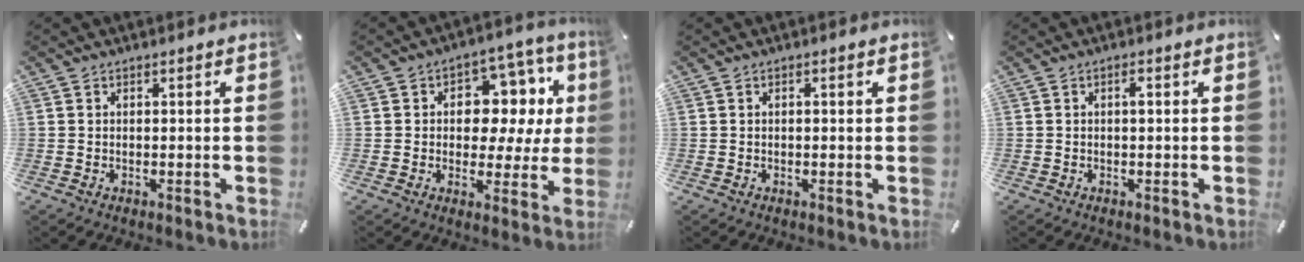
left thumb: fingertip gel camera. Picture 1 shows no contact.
{"total": 11.5, "force": [2.9, 8.4, 7.2], "torque": [-0.083, -0.029, 0.051]}
{"total": 0.9, "force": [0.0, 0.3, 0.9], "torque": [-0.017, 0.002, -0.001]}
{"total": 1.4, "force": [0.1, 0.4, 1.3], "torque": [-0.026, 0.002, 0.000]}